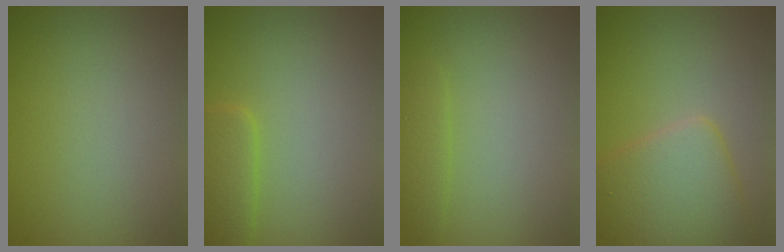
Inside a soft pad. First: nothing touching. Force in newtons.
{"total": 2.9, "press": 2.9, "slide": 0.1}
{"total": 1.3, "press": 1.3, "slide": 0.1}
{"total": 5.9, "press": 5.9, "slide": 0.2}